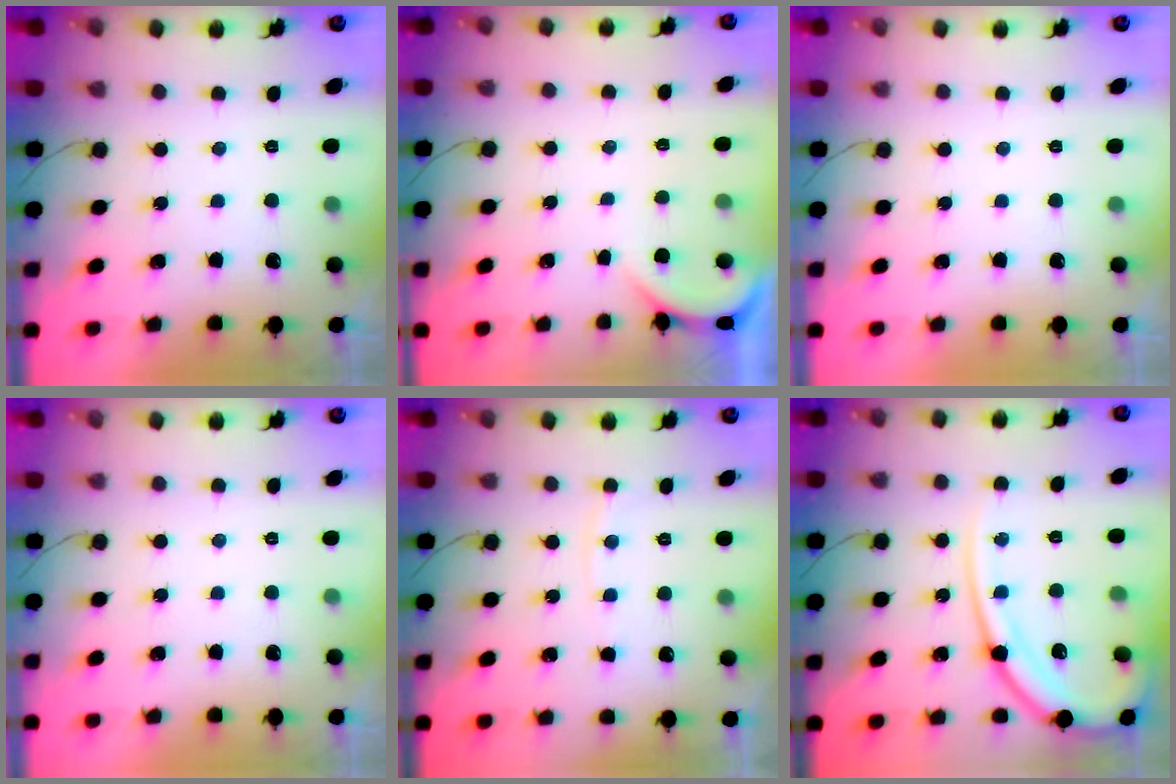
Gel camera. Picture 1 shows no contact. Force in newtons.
{"total": 0.8, "press": 0.7, "slide": 0.2}
{"total": 0.0}
{"total": 0.0}
{"total": 3.0, "press": 2.9, "slide": 0.4}
{"total": 15.5, "press": 15.4, "slide": 1.7}